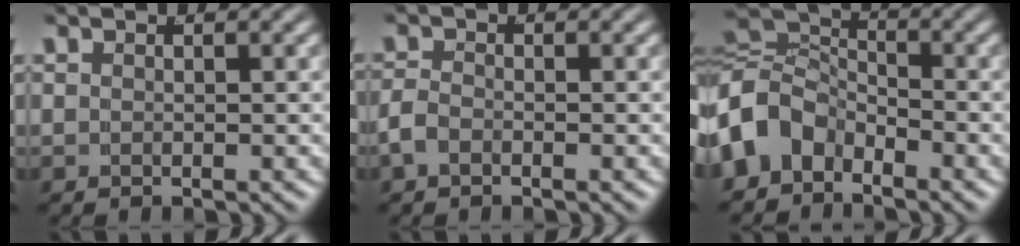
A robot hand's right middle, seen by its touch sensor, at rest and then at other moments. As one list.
[{"total": 1.3, "force": [-0.9, 0.6, 0.8], "torque": [-0.022, -0.007, -0.013]}, {"total": 8.1, "force": [-1.4, 6.9, 4.1], "torque": [-0.104, -0.027, -0.026]}]